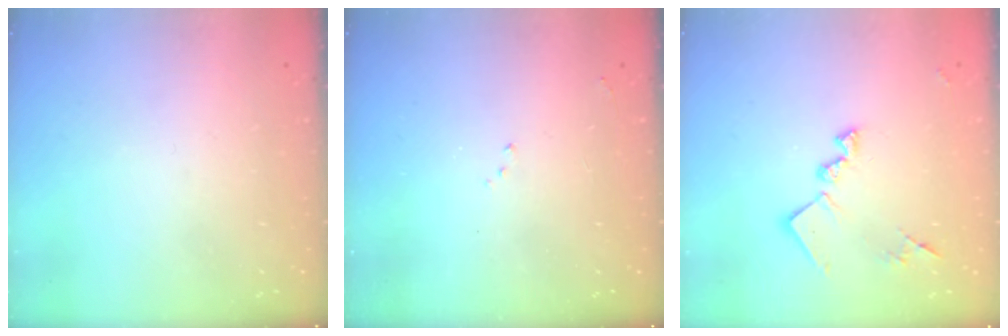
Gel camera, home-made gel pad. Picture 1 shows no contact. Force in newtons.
{"total": 5.0, "press": 4.9, "slide": 0.8}
{"total": 12.6, "press": 12.6, "slide": 0.5}